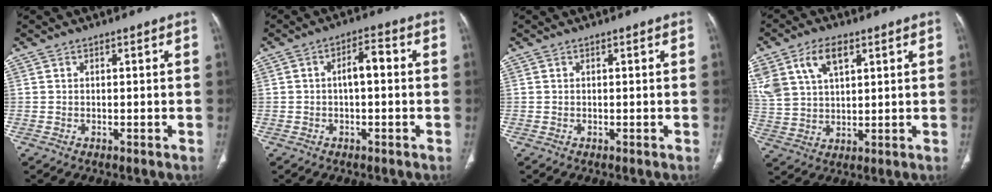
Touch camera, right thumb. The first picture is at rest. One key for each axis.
{"total": 4.5, "fx": -0.1, "fy": 1.9, "fz": 4.1, "tx": -0.065, "ty": 0.021, "tz": -0.006}
{"total": 0.0}
{"total": 12.7, "fx": 6.1, "fy": 7.5, "fz": 8.1, "tx": -0.165, "ty": -0.008, "tz": 0.125}